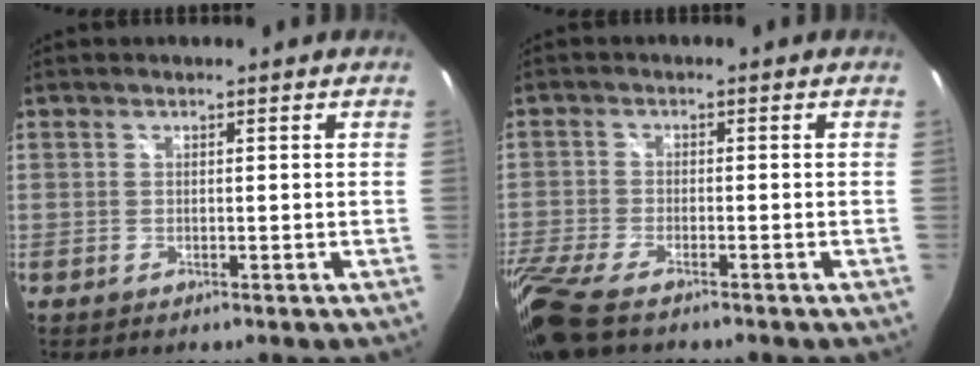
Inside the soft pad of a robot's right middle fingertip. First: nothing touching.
{"total": 11.7, "force": [-8.7, 3.4, 6.9], "torque": [-0.179, -0.043, -0.166]}